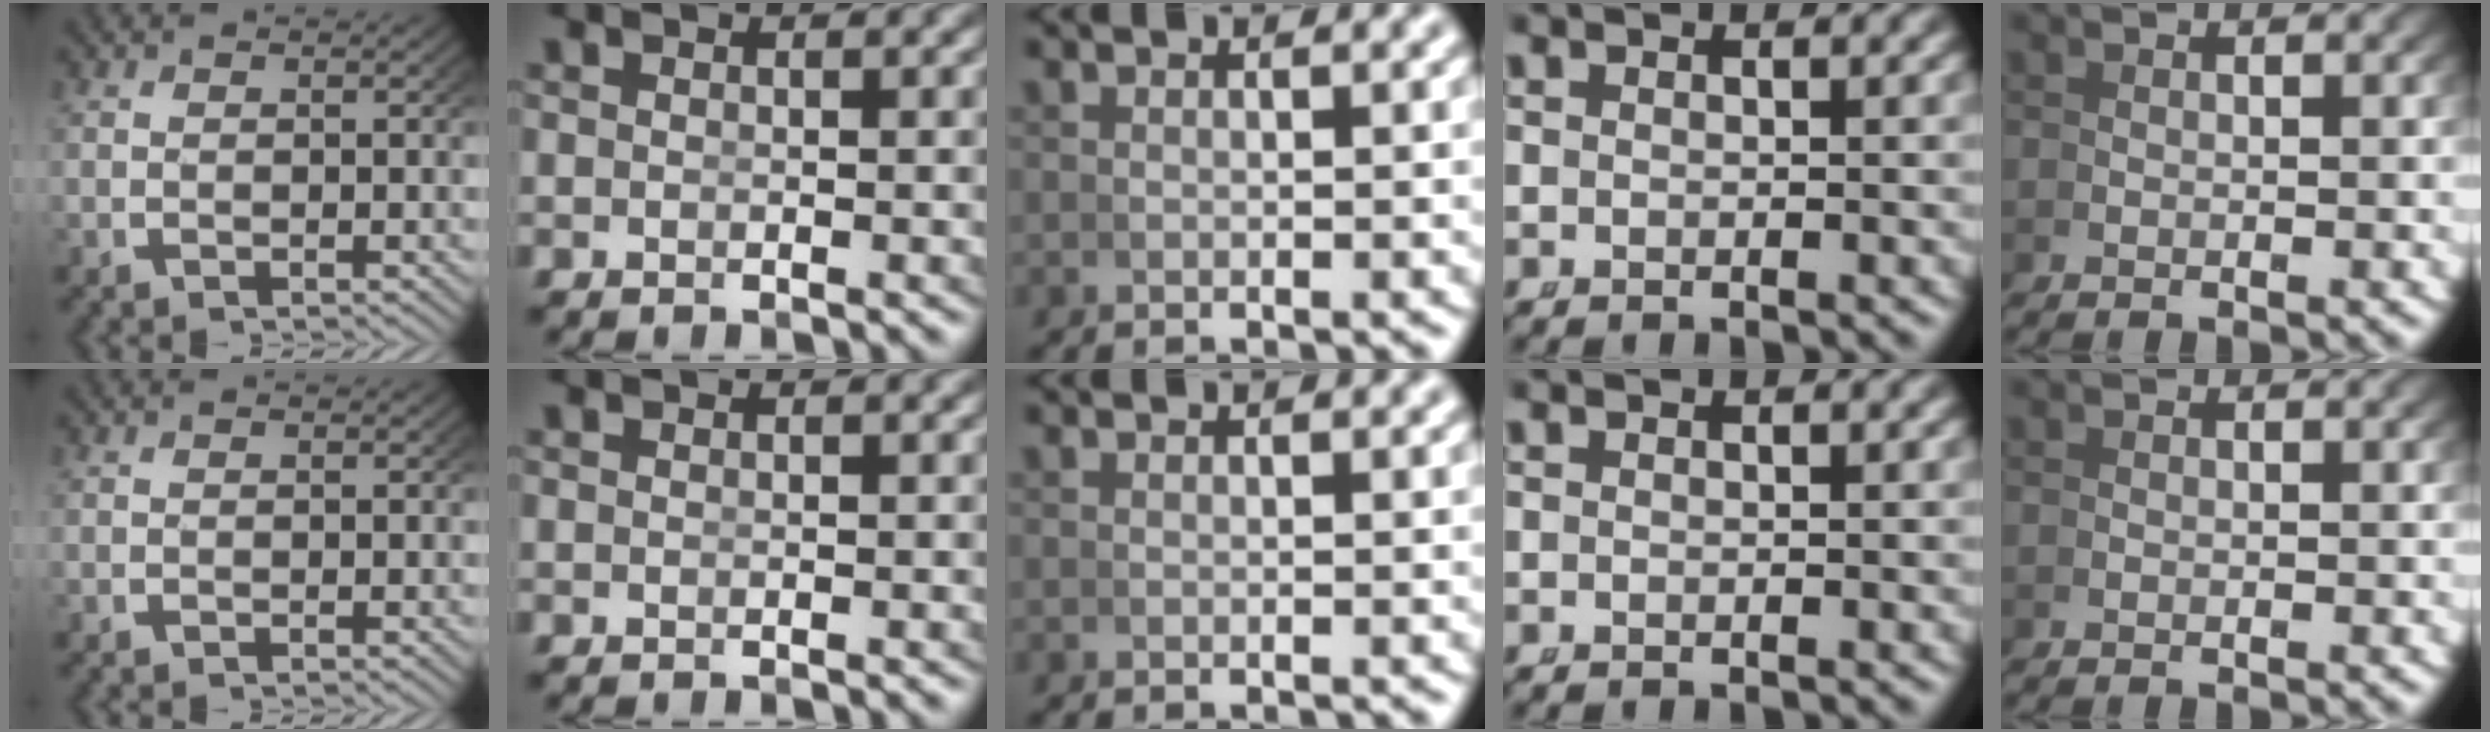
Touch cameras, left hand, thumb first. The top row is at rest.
{}